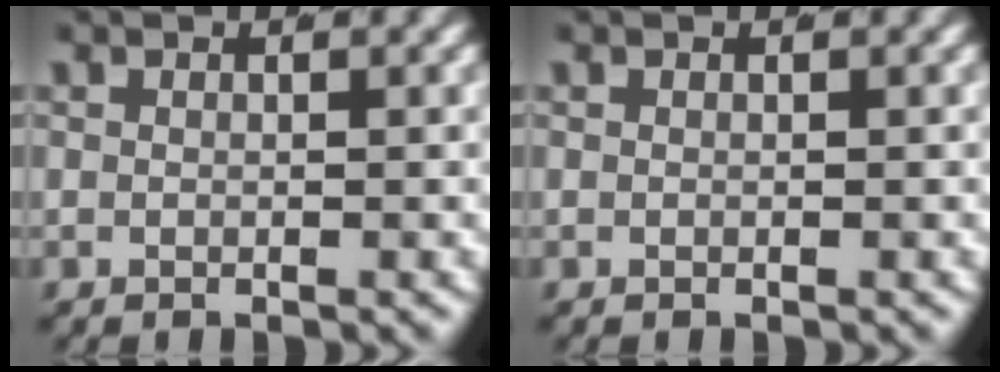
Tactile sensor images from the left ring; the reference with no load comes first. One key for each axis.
{"total": 0.0}